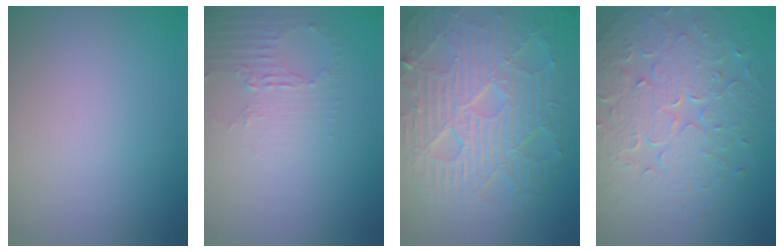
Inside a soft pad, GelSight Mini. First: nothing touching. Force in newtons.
{"total": 2.3, "press": 1.8, "slide": 1.6}
{"total": 10.6, "press": 6.8, "slide": 8.1}
{"total": 8.1, "press": 5.8, "slide": 5.7}